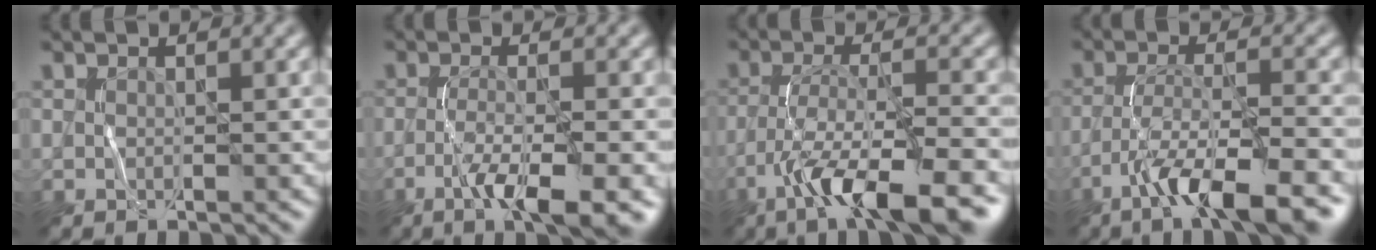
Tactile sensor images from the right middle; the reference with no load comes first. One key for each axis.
{"total": 5.6, "fx": -2.8, "fy": 1.1, "fz": 4.8, "tx": -0.080, "ty": 0.002, "tz": -0.049}
{"total": 8.8, "fx": -5.4, "fy": 1.9, "fz": 6.6, "tx": -0.113, "ty": 0.007, "tz": -0.094}
{"total": 7.9, "fx": -5.0, "fy": 1.5, "fz": 5.9, "tx": -0.098, "ty": 0.008, "tz": -0.085}